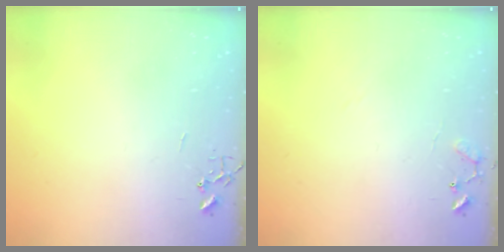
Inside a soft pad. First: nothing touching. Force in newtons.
{"total": 8.6, "press": 8.6, "slide": 0.5}